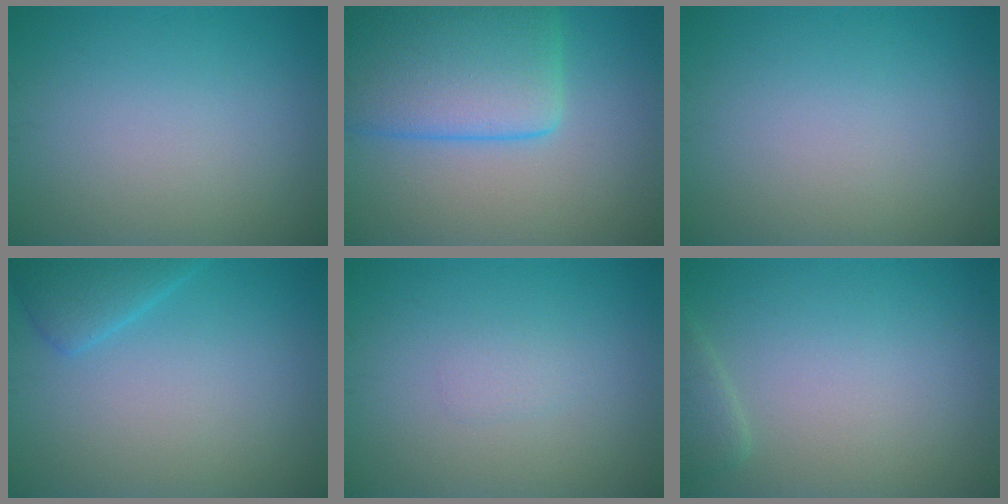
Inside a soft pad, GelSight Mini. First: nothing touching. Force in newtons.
{"total": 8.6, "press": 8.6, "slide": 0.4}
{"total": 0.0}
{"total": 2.7, "press": 2.7, "slide": 0.2}
{"total": 0.8, "press": 0.8, "slide": 0.1}
{"total": 1.5, "press": 1.5, "slide": 0.1}